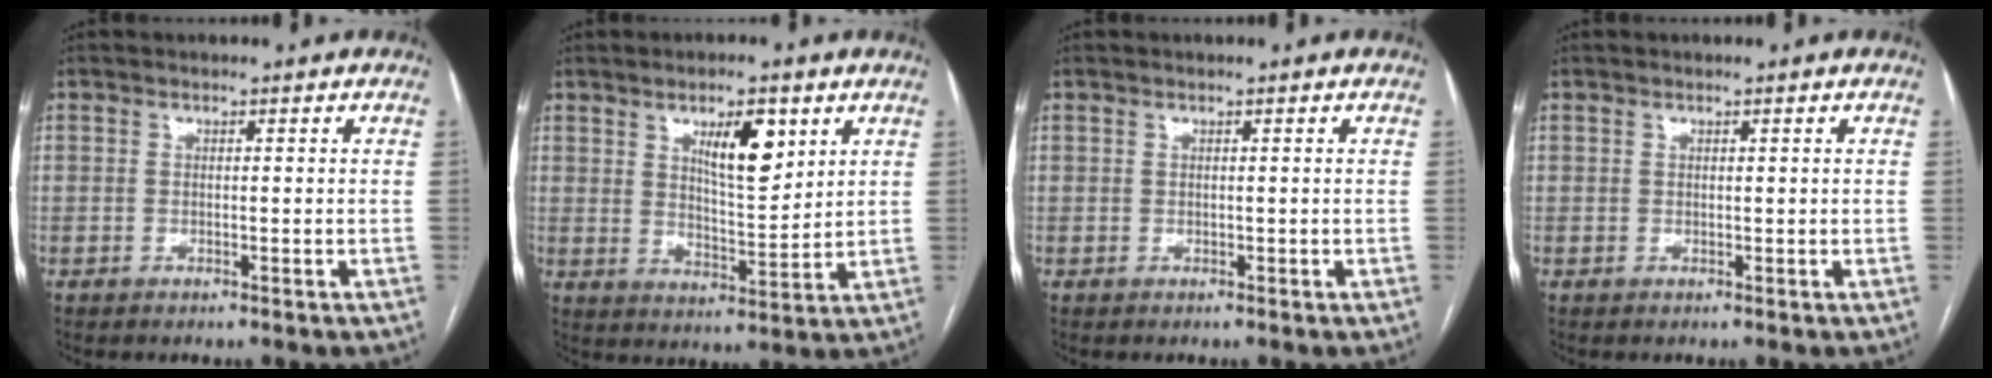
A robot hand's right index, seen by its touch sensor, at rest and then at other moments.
{"total": 8.6, "force": [4.1, 3.0, 7.0], "torque": [-0.114, -0.001, 0.071]}
{"total": 0.0}
{"total": 0.0}